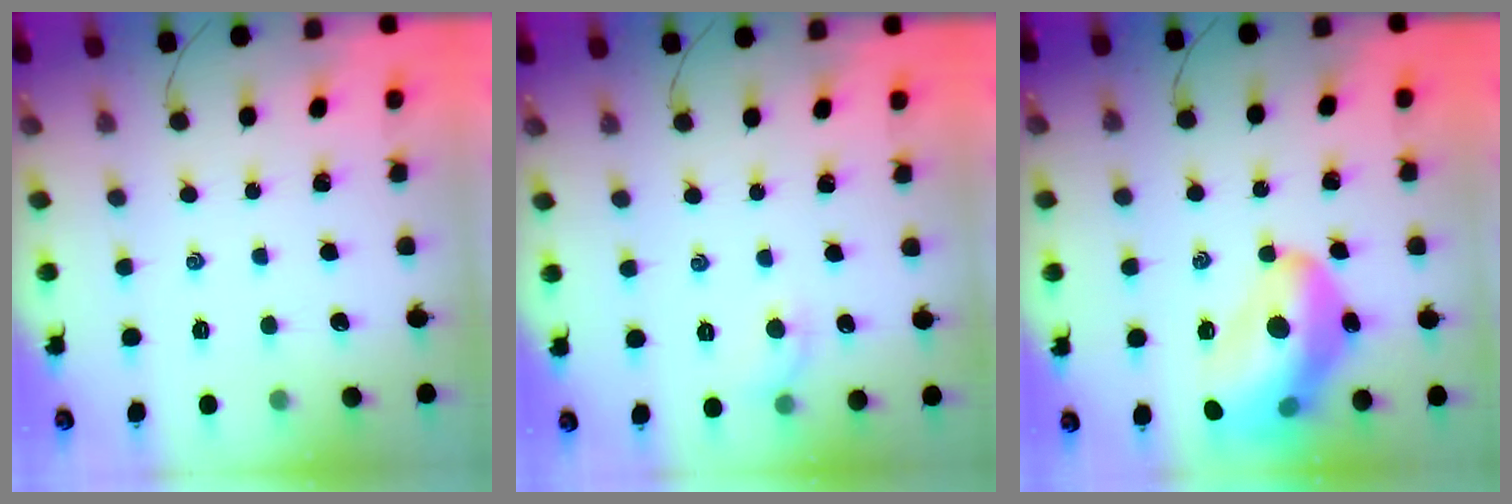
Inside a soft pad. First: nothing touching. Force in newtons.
{"total": 5.3, "press": 5.1, "slide": 1.4}
{"total": 18.8, "press": 18.3, "slide": 4.1}